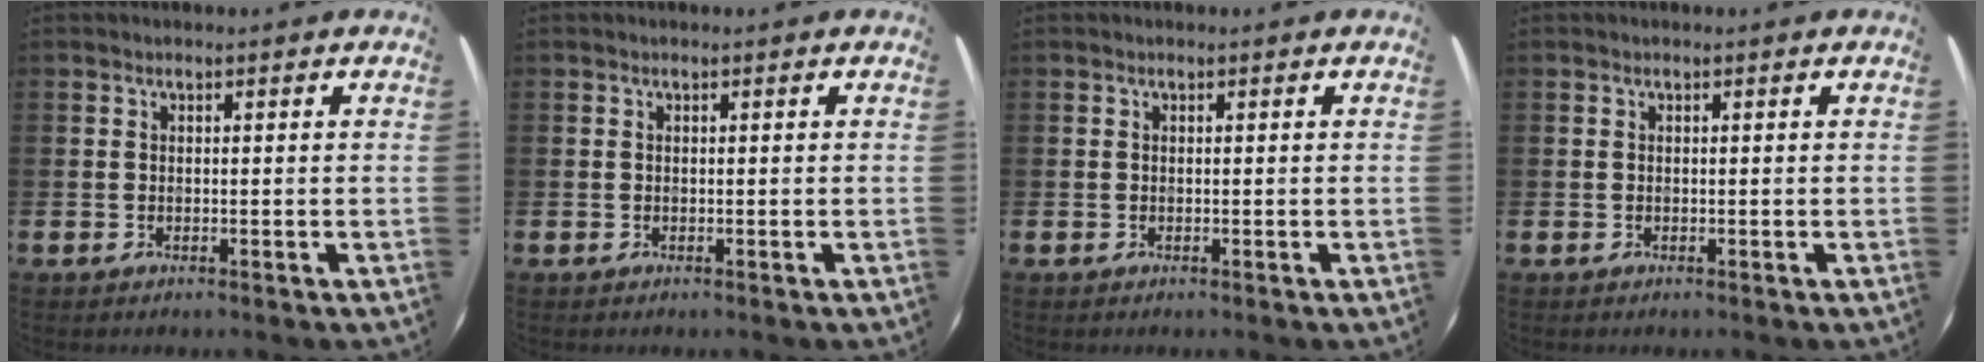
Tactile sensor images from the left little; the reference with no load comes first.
{"total": 0.0}
{"total": 0.0}
{"total": 0.0}